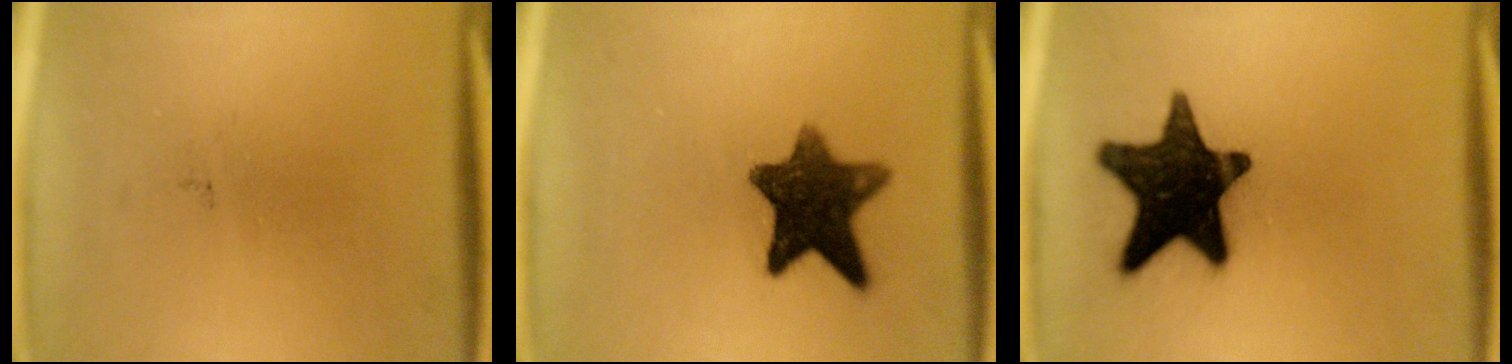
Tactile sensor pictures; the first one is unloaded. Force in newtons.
{"total": 11.1}
{"total": 17.9}